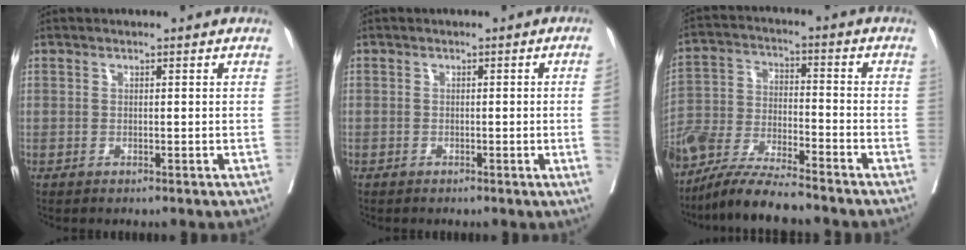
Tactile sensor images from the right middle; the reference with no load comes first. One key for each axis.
{"total": 2.4, "fx": -0.4, "fy": -0.8, "fz": 2.2, "tx": -0.025, "ty": -0.003, "tz": -0.005}
{"total": 12.7, "fx": -11.1, "fy": 1.3, "fz": 5.9, "tx": -0.116, "ty": -0.015, "tz": -0.207}